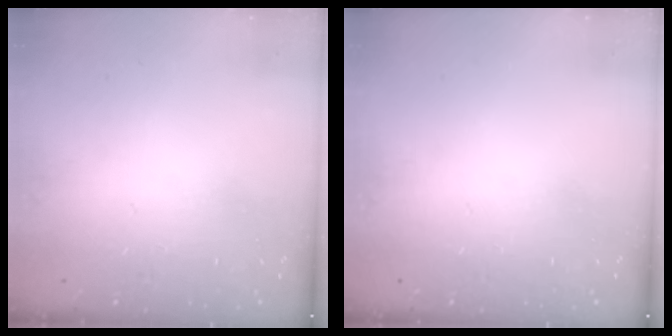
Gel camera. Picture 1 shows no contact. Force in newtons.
{"total": 0.0}